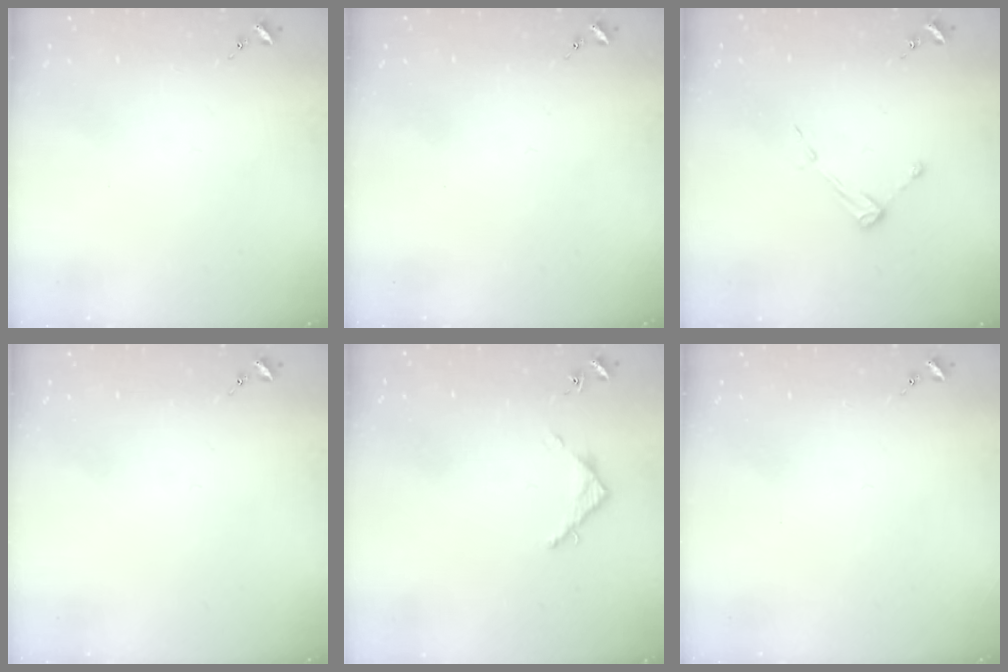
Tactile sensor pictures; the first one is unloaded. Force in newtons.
{"total": 0.0}
{"total": 4.2, "press": 4.2, "slide": 0.6}
{"total": 0.0}
{"total": 4.0, "press": 4.0, "slide": 0.5}
{"total": 0.0}